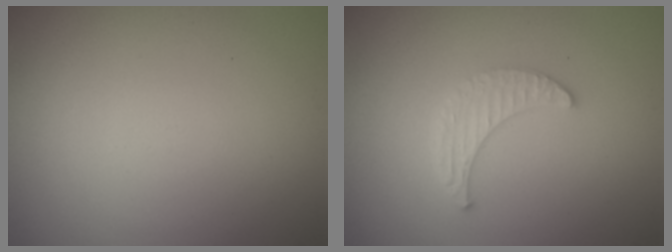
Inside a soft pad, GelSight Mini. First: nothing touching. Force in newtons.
{"total": 2.2, "press": 2.2, "slide": 0.5}